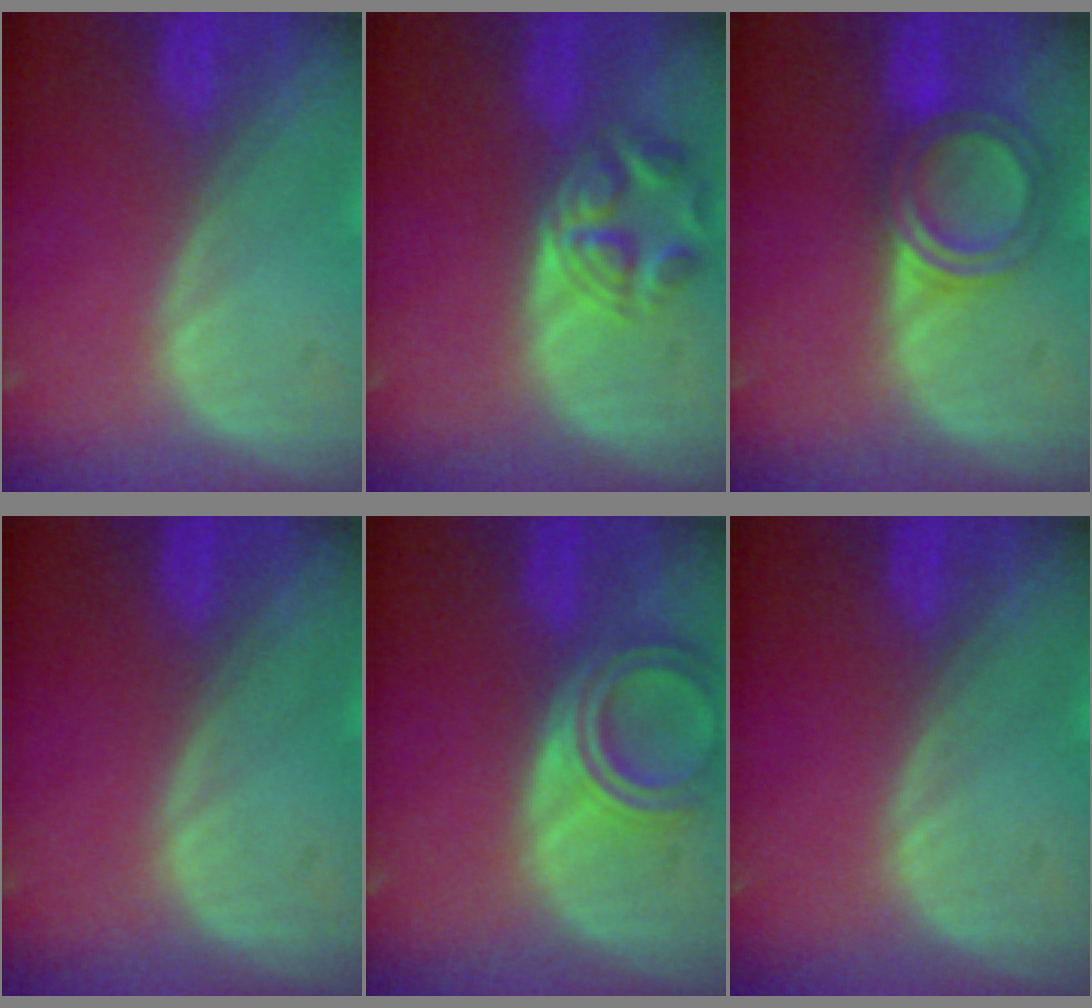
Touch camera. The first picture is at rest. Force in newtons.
{"total": 5.5, "press": 5.1, "slide": 2.0}
{"total": 5.5, "press": 5.4, "slide": 0.6}
{"total": 0.0}
{"total": 6.6, "press": 5.9, "slide": 2.9}
{"total": 0.0}